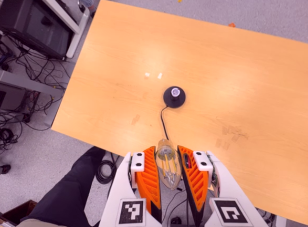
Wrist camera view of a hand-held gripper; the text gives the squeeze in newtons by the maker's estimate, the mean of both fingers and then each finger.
{"total": 19.1, "left": 20.5, "right": 17.7}